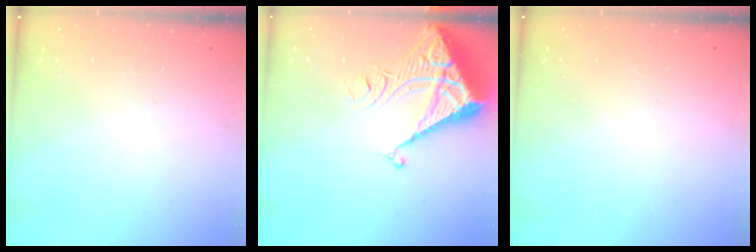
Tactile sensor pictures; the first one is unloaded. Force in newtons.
{"total": 7.4, "press": 7.3, "slide": 0.8}
{"total": 1.6, "press": 1.5, "slide": 0.1}